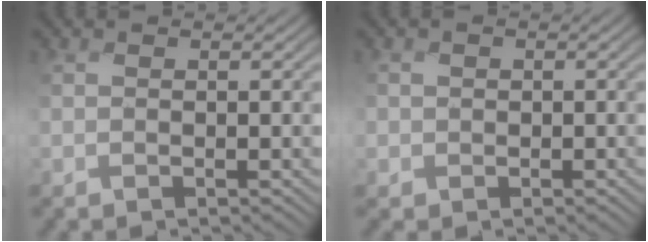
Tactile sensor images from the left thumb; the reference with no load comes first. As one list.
[{"total": 1.6, "force": [-0.5, 1.5, -0.2], "torque": [0.000, -0.006, -0.015]}]